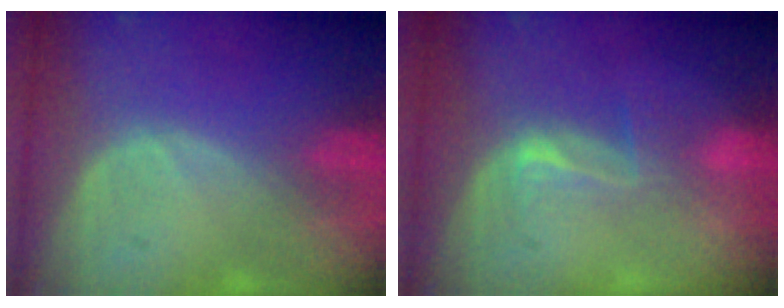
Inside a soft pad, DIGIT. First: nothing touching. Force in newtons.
{"total": 3.0, "press": 2.7, "slide": 1.5}